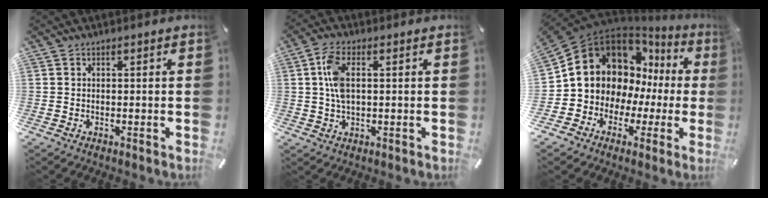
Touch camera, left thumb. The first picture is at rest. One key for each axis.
{"total": 6.5, "fx": 1.0, "fy": 3.0, "fz": 5.7, "tx": -0.136, "ty": 0.002, "tz": 0.012}
{"total": 13.3, "fx": 4.4, "fy": 11.6, "fz": 5.0, "tx": -0.092, "ty": -0.045, "tz": 0.093}